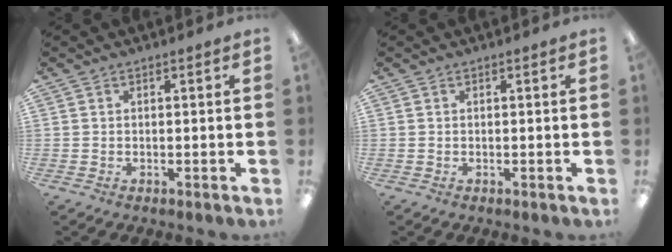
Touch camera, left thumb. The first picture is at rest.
{"total": 0.0}